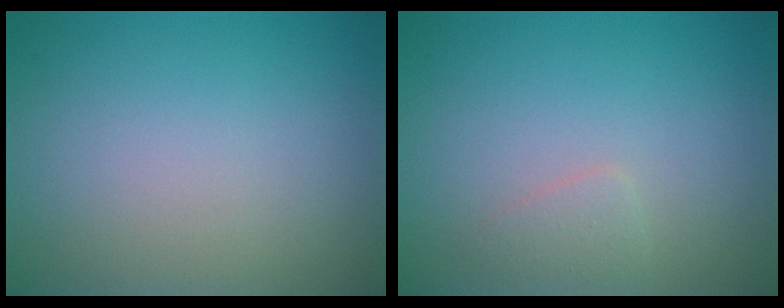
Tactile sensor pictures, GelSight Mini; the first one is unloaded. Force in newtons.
{"total": 1.0, "press": 1.0, "slide": 0.0}